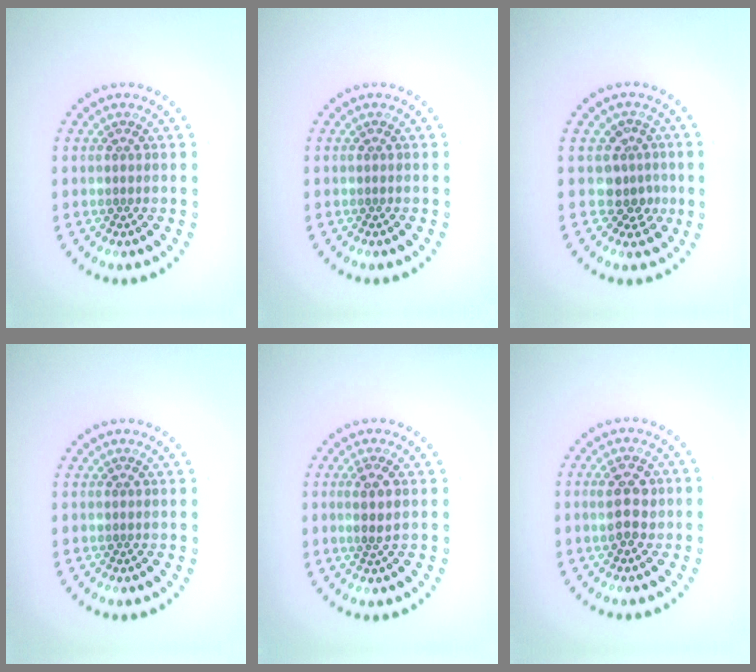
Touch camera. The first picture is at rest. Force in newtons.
{"total": 0.0}
{"total": 2.7, "press": 2.0, "slide": 1.8}
{"total": 0.0}
{"total": 1.4, "press": 1.3, "slide": 0.7}
{"total": 2.9, "press": 2.9, "slide": 0.3}